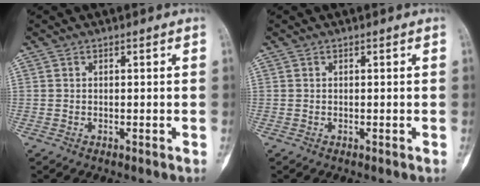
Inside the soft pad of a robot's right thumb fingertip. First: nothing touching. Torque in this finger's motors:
{"motor_torque": [0.05, -0.02, -0.05, -0.04, 0.01]}